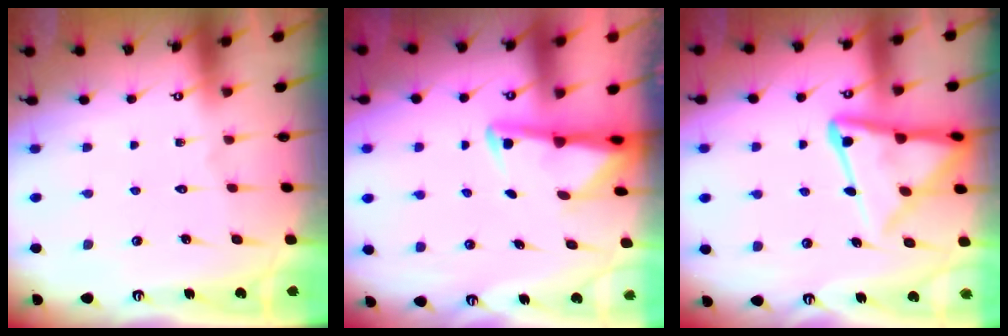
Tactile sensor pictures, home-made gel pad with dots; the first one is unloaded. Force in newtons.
{"total": 2.9, "press": 2.8, "slide": 0.6}
{"total": 13.3, "press": 13.2, "slide": 1.4}